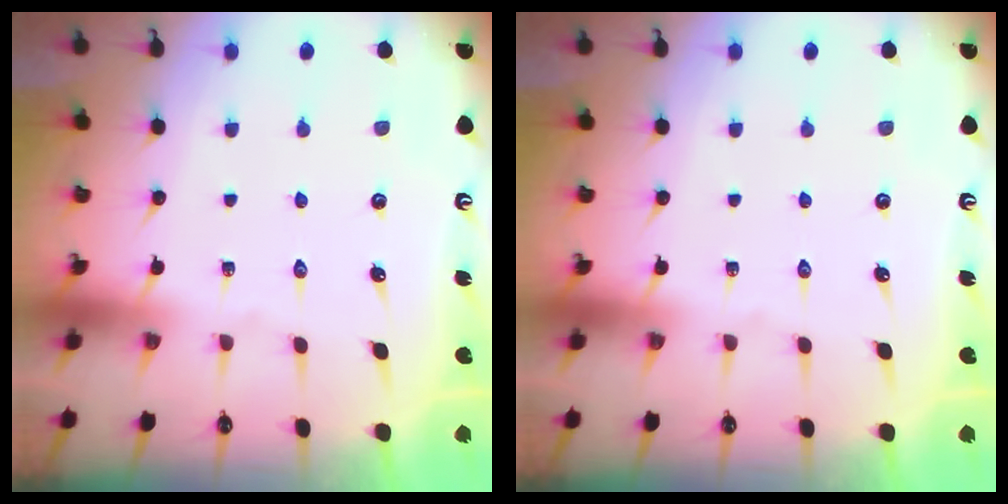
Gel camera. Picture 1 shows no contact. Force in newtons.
{"total": 0.0}